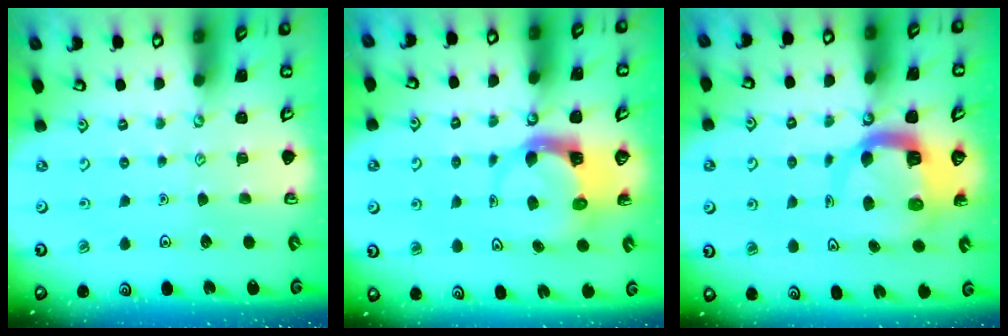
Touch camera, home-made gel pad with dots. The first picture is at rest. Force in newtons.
{"total": 5.6, "press": 5.6, "slide": 0.8}
{"total": 8.0, "press": 7.9, "slide": 1.0}